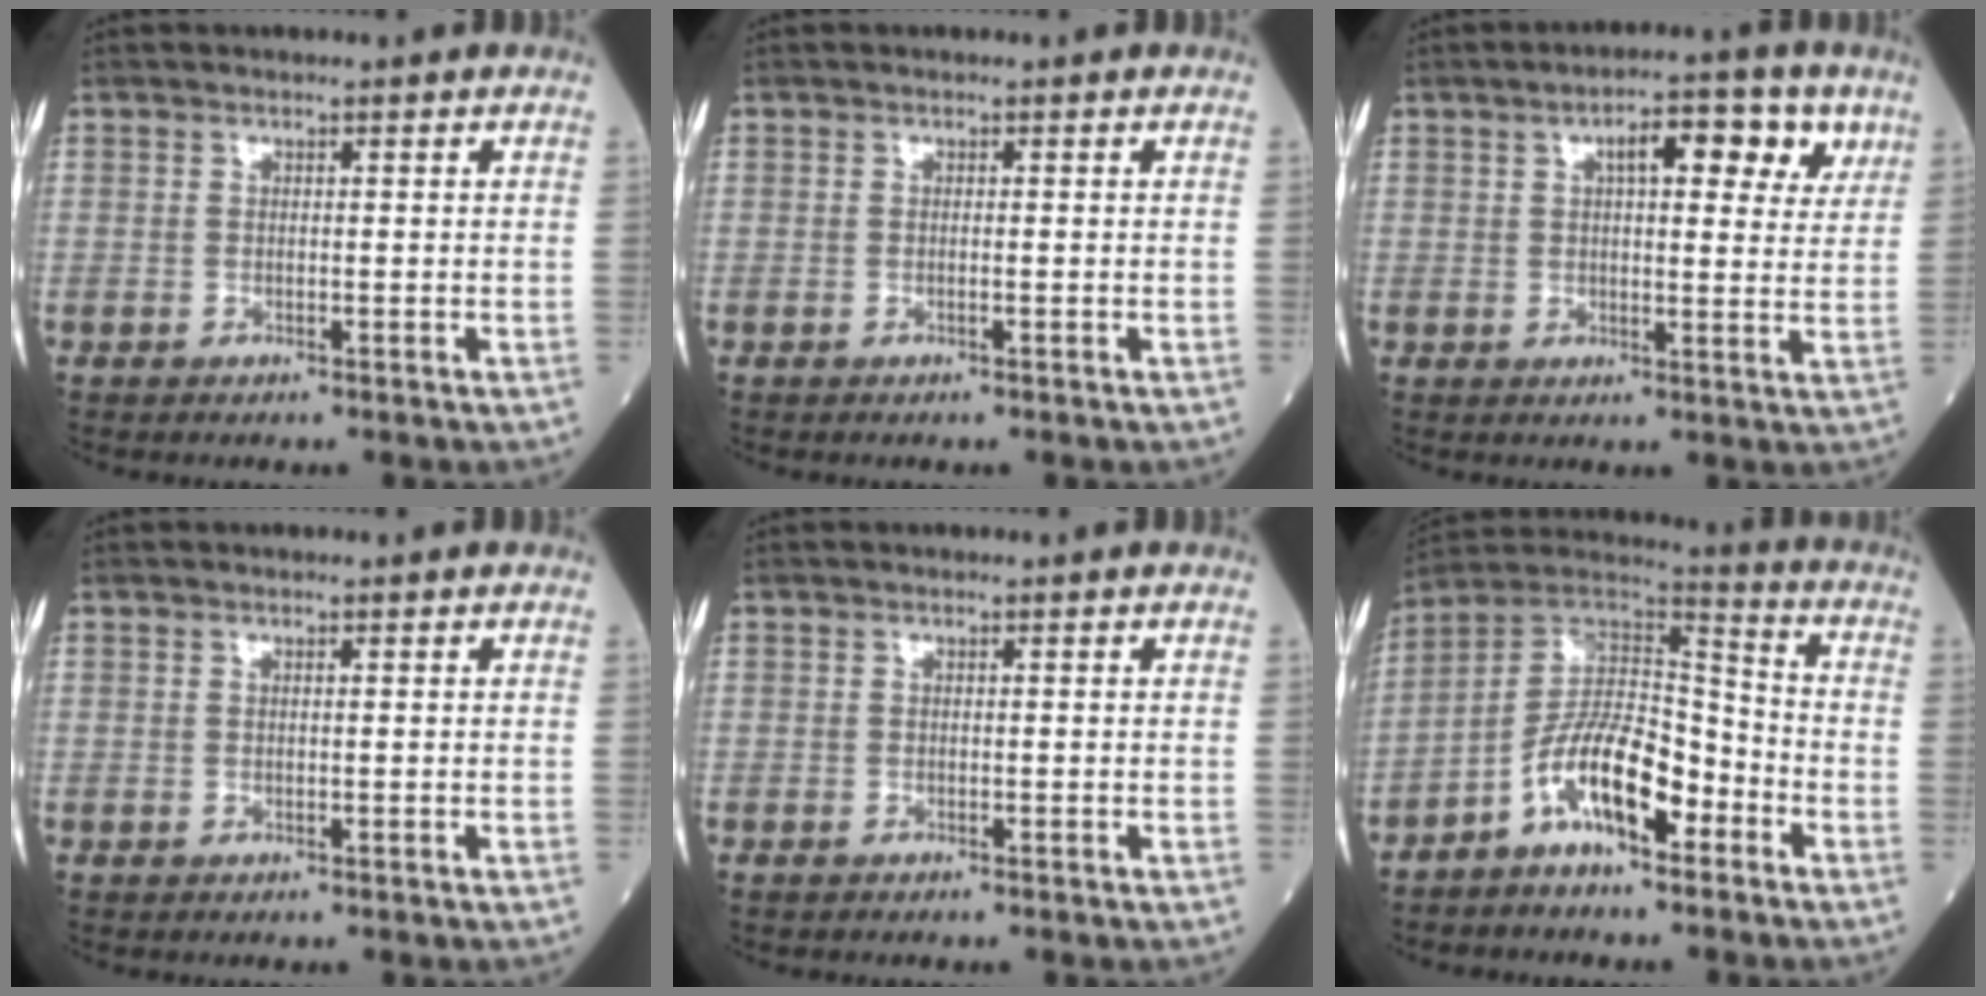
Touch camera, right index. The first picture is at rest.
{"total": 0.0}
{"total": 9.0, "force": [4.1, 3.2, 7.3], "torque": [-0.096, 0.013, 0.052]}
{"total": 0.0}
{"total": 0.0}
{"total": 11.9, "force": [-6.0, 4.1, 9.4], "torque": [-0.177, 0.021, -0.110]}